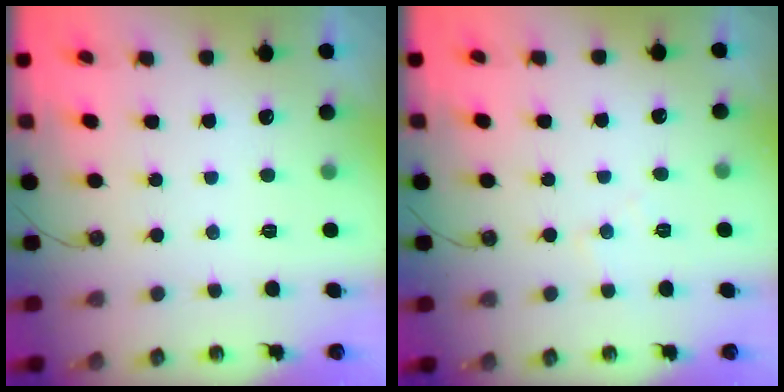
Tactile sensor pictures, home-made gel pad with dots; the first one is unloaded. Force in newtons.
{"total": 5.1, "press": 5.0, "slide": 0.8}